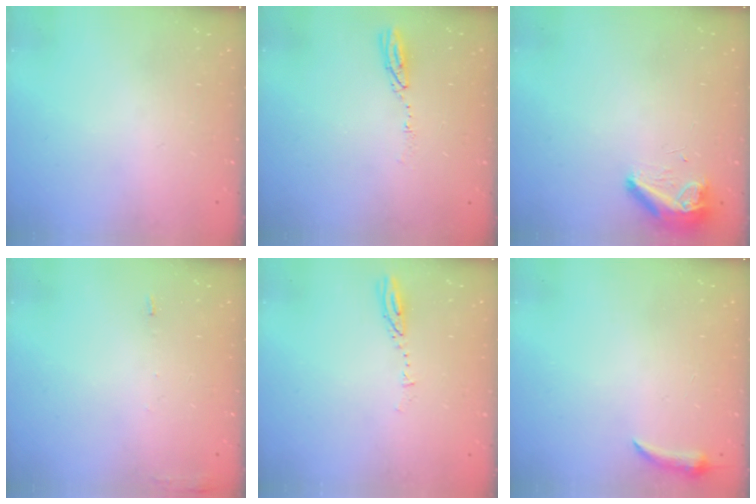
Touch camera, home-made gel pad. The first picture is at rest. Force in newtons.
{"total": 3.7, "press": 3.7, "slide": 0.2}
{"total": 13.1, "press": 10.6, "slide": 7.7}
{"total": 5.0, "press": 4.9, "slide": 0.6}
{"total": 2.9, "press": 2.9, "slide": 0.3}
{"total": 3.8, "press": 3.7, "slide": 0.8}